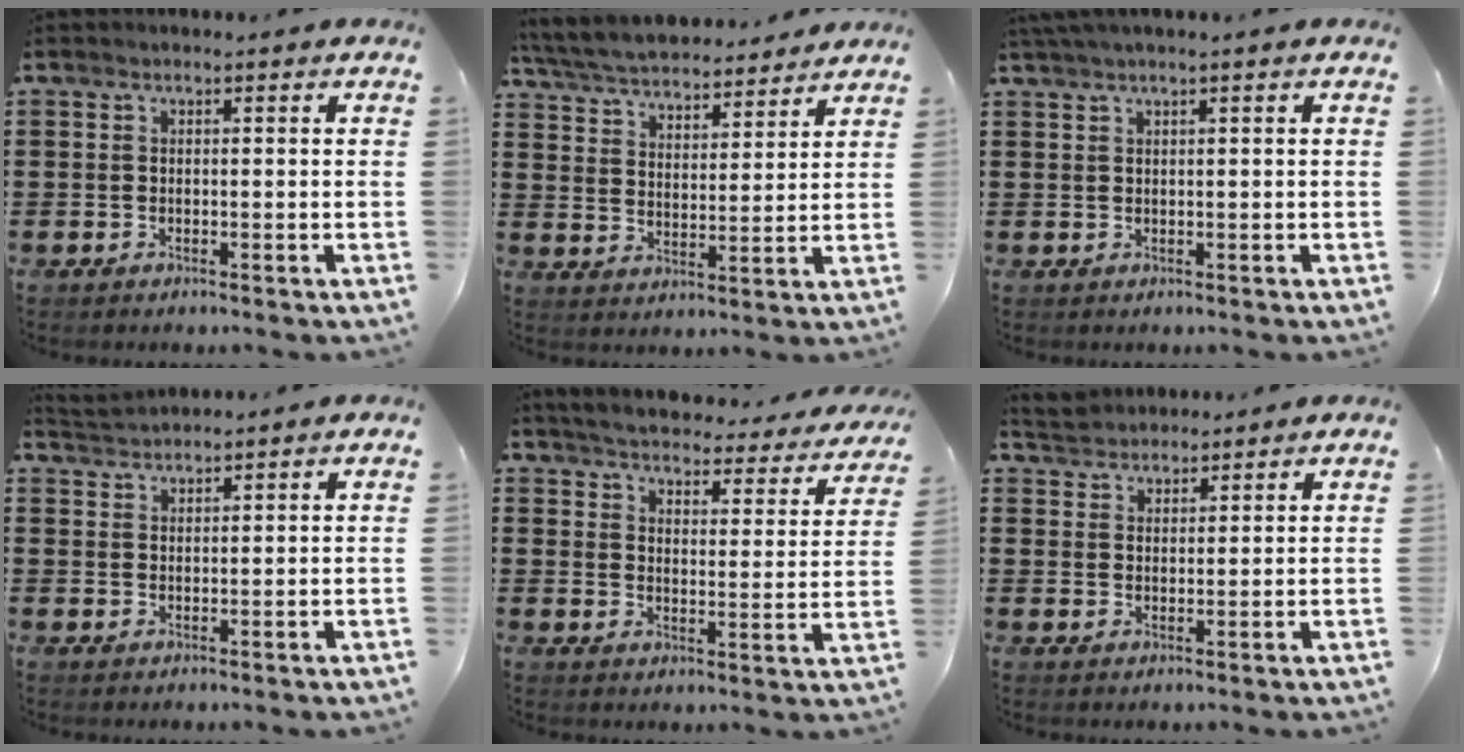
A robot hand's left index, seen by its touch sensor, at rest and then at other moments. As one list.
[{"total": 5.5, "force": [5.4, 0.5, 0.8], "torque": [-0.044, -0.030, 0.093]}, {"total": 1.3, "force": [0.7, -0.3, 1.0], "torque": [-0.018, -0.002, 0.013]}, {"total": 2.2, "force": [2.1, -0.1, -0.3], "torque": [-0.002, -0.001, 0.043]}, {"total": 4.2, "force": [4.1, 0.0, 0.7], "torque": [-0.039, -0.037, 0.066]}, {"total": 3.3, "force": [3.2, 0.9, -0.3], "torque": [-0.007, -0.004, 0.061]}]